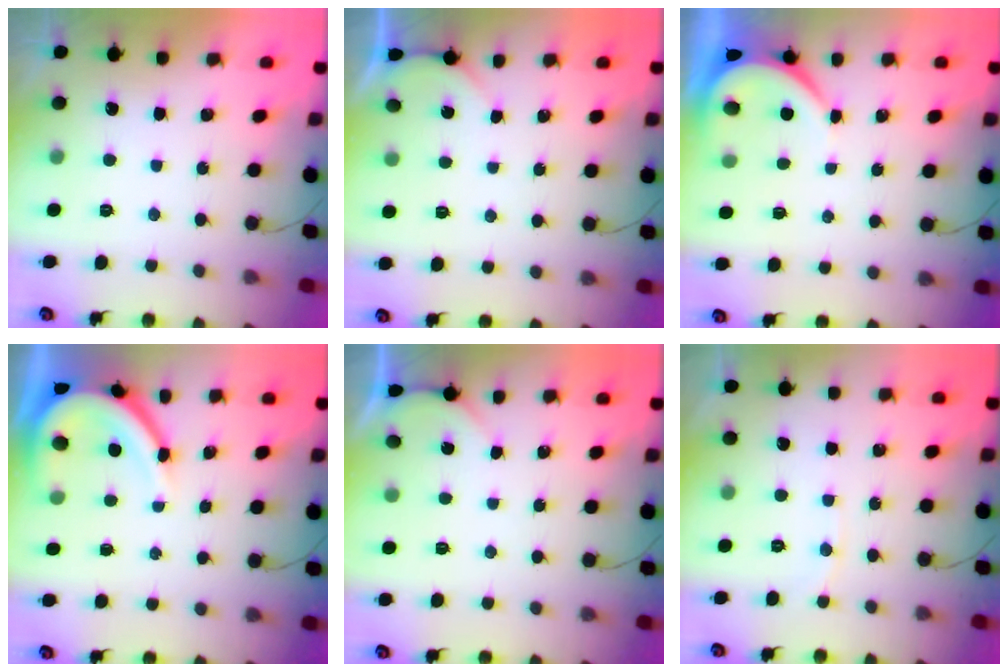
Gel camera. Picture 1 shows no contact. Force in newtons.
{"total": 0.0}
{"total": 3.9, "press": 3.9, "slide": 0.6}
{"total": 10.3, "press": 10.2, "slide": 0.9}
{"total": 0.0}
{"total": 3.4, "press": 3.4, "slide": 0.4}